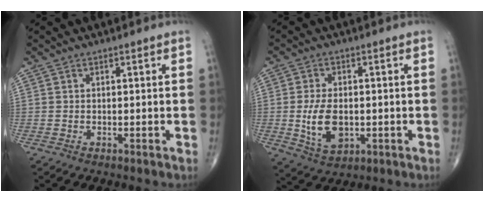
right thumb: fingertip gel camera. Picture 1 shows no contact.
{"total": 8.8, "force": [-1.0, 5.2, 7.0], "torque": [-0.118, -0.007, -0.010]}